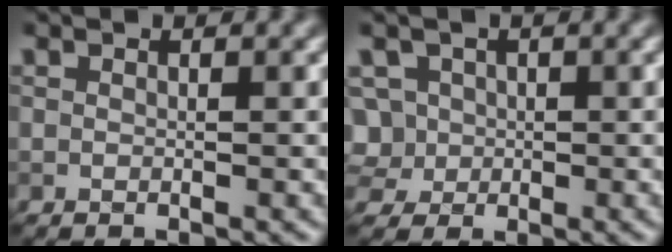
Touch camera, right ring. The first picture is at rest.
{"total": 5.1, "force": [0.1, 4.6, 2.2], "torque": [-0.049, 0.033, -0.013]}